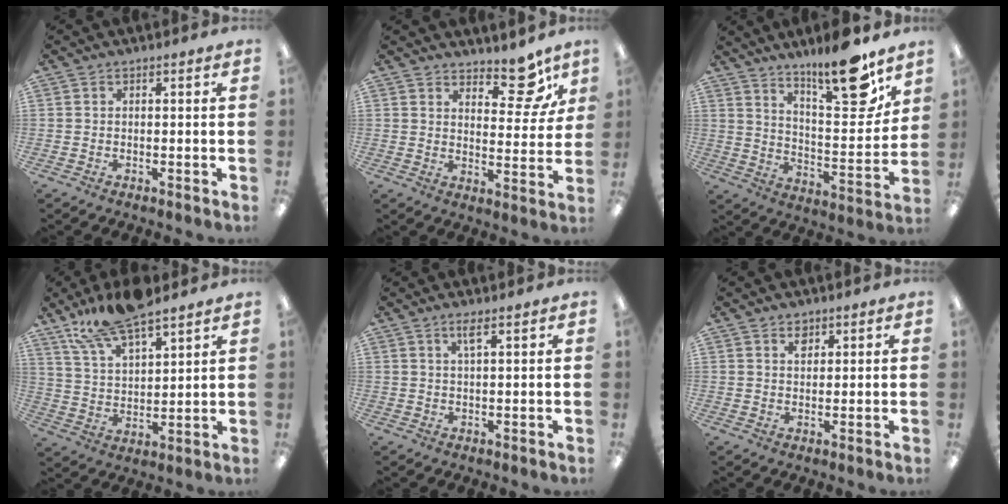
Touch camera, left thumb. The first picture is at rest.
{"total": 10.0, "force": [7.6, 4.1, 5.0], "torque": [-0.056, -0.050, 0.129]}
{"total": 17.3, "force": [13.4, 4.1, 10.2], "torque": [-0.154, -0.095, 0.216]}
{"total": 14.1, "force": [11.1, 4.8, 7.3], "torque": [-0.136, -0.053, 0.198]}
{"total": 2.7, "force": [1.8, 0.3, 2.0], "torque": [-0.046, 0.002, 0.029]}
{"total": 2.4, "force": [1.8, 1.5, 0.8], "torque": [-0.003, -0.007, 0.030]}